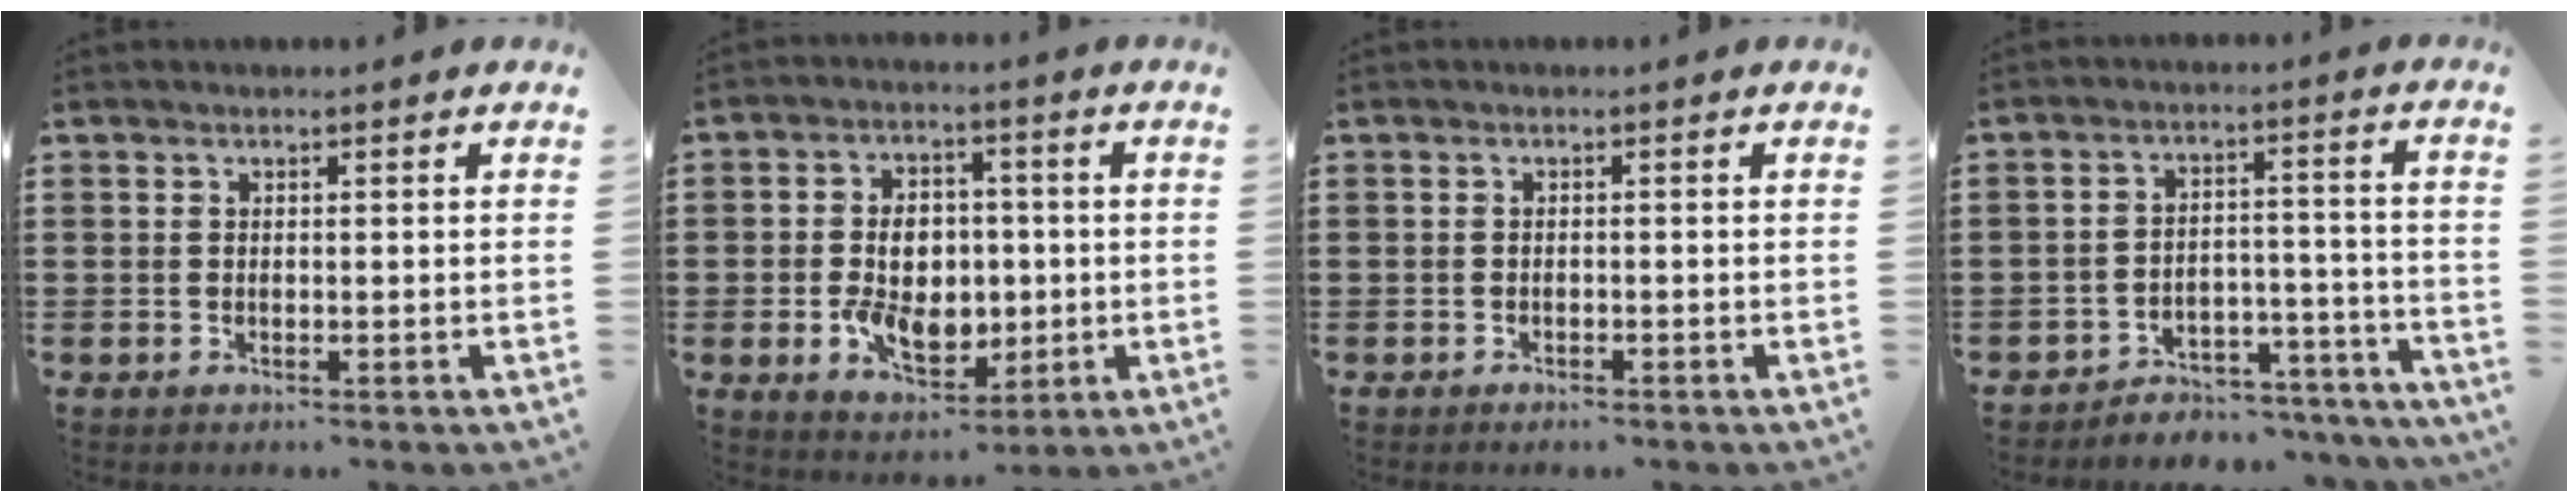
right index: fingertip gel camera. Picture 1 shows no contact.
{"total": 8.1, "force": [-0.9, 5.7, 5.7], "torque": [-0.106, 0.001, -0.022]}
{"total": 0.8, "force": [-0.8, -0.1, 0.0], "torque": [-0.002, -0.002, -0.016]}
{"total": 4.3, "force": [-4.1, 1.0, 0.4], "torque": [-0.011, 0.008, -0.086]}